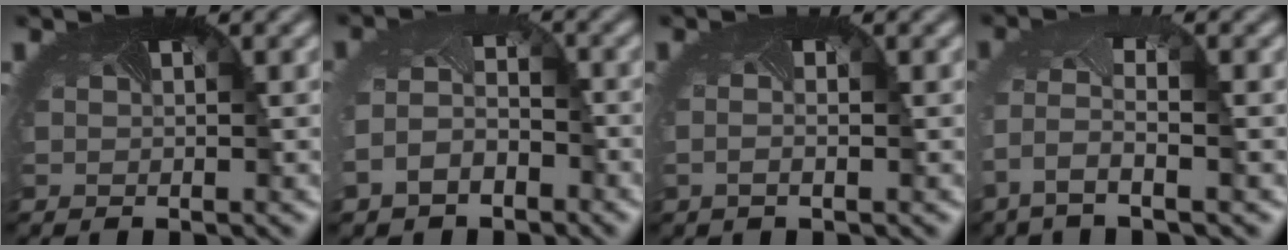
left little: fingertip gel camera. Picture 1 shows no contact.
{"total": 3.7, "force": [-2.1, 2.6, 1.6], "torque": [-0.049, -0.011, -0.047]}
{"total": 0.8, "force": [-0.4, 0.0, 0.7], "torque": [-0.019, -0.006, -0.007]}
{"total": 4.2, "force": [-2.1, 1.3, 3.4], "torque": [-0.103, -0.009, -0.049]}